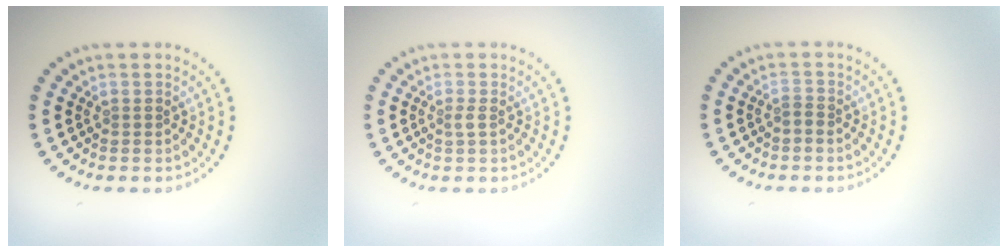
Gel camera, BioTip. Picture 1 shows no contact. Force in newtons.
{"total": 0.9, "press": 0.6, "slide": 0.6}
{"total": 0.8, "press": 0.5, "slide": 0.7}